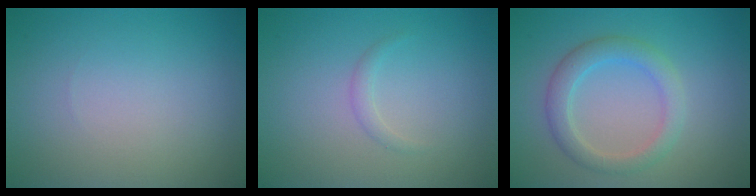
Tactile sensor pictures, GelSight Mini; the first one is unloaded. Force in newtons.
{"total": 0.8, "press": 0.8, "slide": 0.0}
{"total": 3.1, "press": 3.1, "slide": 0.3}